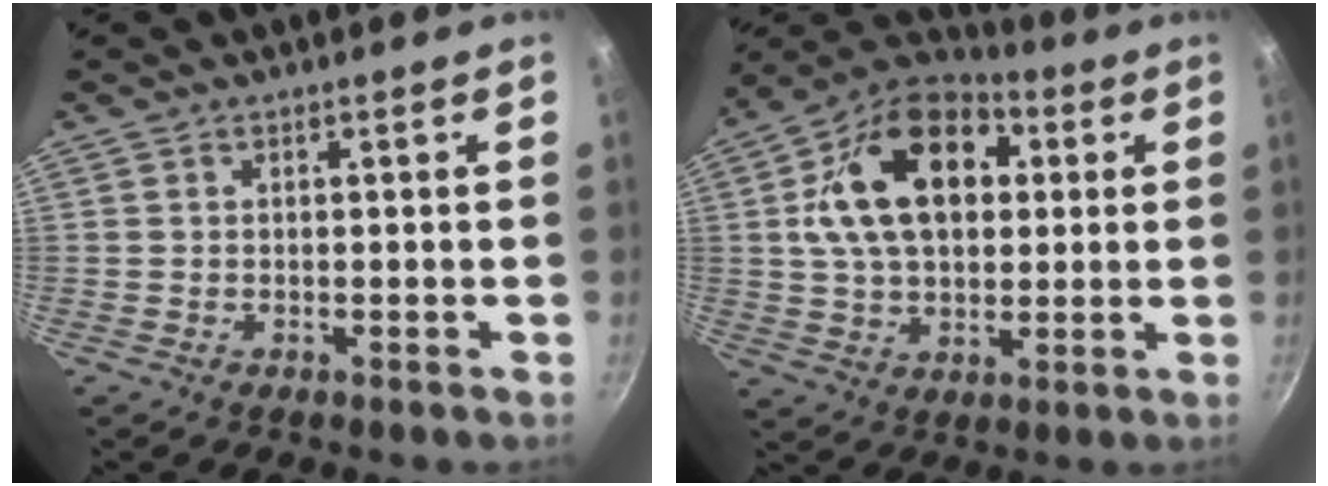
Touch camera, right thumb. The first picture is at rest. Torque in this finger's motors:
{"motor_torque": [0.79, 4.17, 1.96, 0.09, 0.60]}